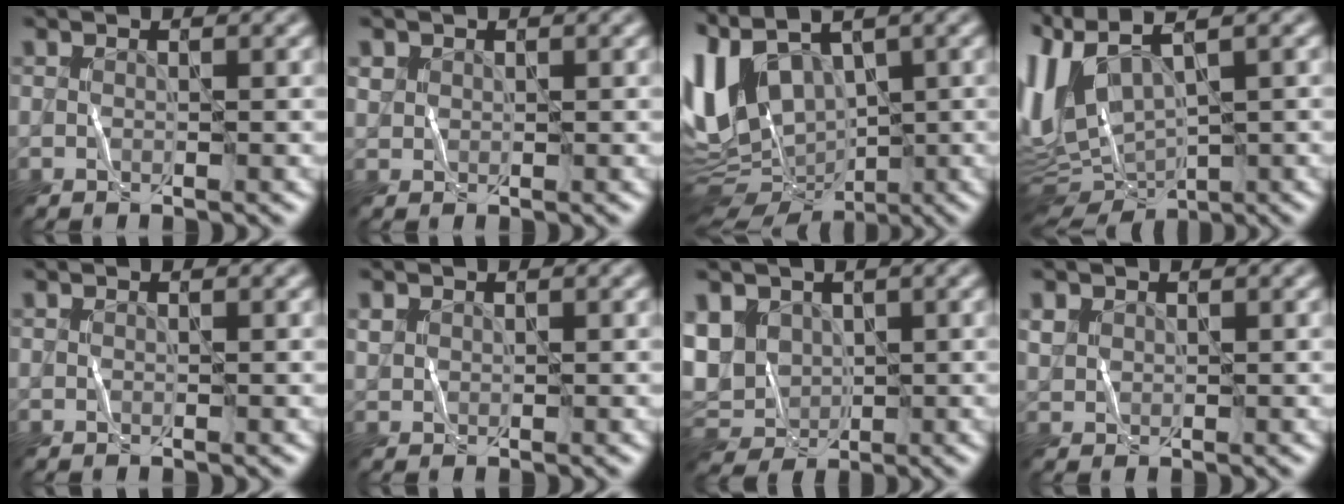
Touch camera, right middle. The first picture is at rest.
{"total": 1.0, "force": [0.5, 0.9, 0.1], "torque": [0.000, 0.000, 0.012]}
{"total": 11.4, "force": [1.6, 6.6, 9.1], "torque": [-0.201, 0.002, 0.038]}
{"total": 9.7, "force": [2.6, 3.2, 8.8], "torque": [-0.213, 0.005, 0.074]}
{"total": 0.0}
{"total": 0.9, "force": [0.5, 0.8, 0.2], "torque": [-0.006, 0.002, 0.011]}
{"total": 4.5, "force": [2.2, 3.3, 2.2], "torque": [-0.063, 0.003, 0.033]}
{"total": 1.3, "force": [0.7, 1.0, 0.3], "torque": [-0.010, 0.002, 0.017]}